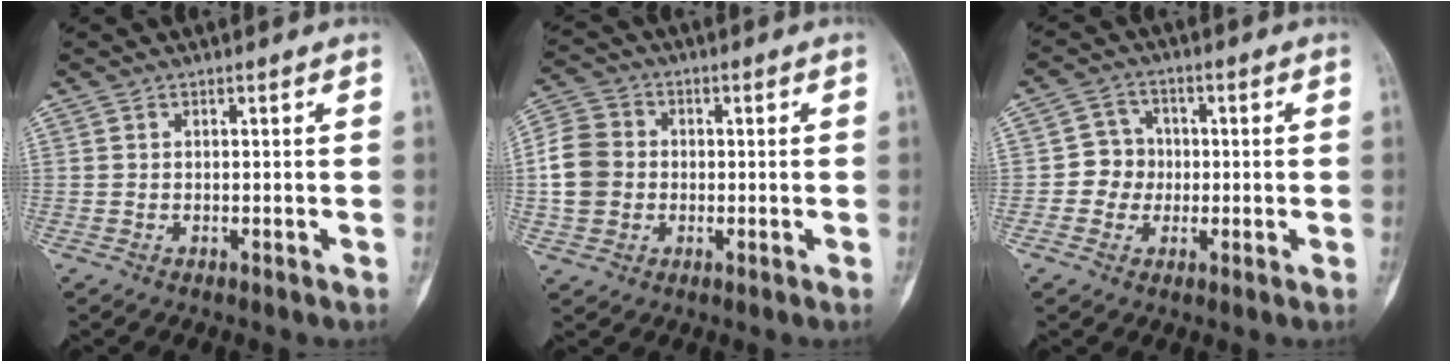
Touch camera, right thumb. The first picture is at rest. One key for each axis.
{"total": 8.7, "fx": -0.5, "fy": 7.5, "fz": 4.3, "tx": -0.076, "ty": 0.019, "tz": -0.019}
{"total": 5.3, "fx": -0.5, "fy": 5.1, "fz": 1.4, "tx": 0.015, "ty": 0.014, "tz": -0.018}